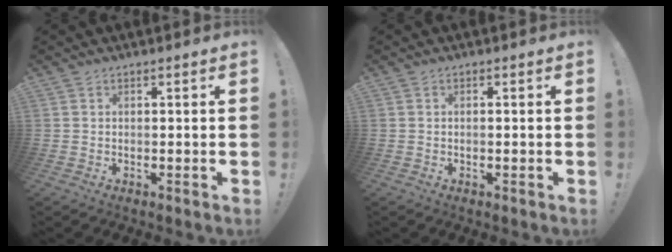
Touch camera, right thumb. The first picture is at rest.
{"total": 0.6, "force": [-0.4, 0.1, 0.5], "torque": [-0.011, 0.001, -0.006]}